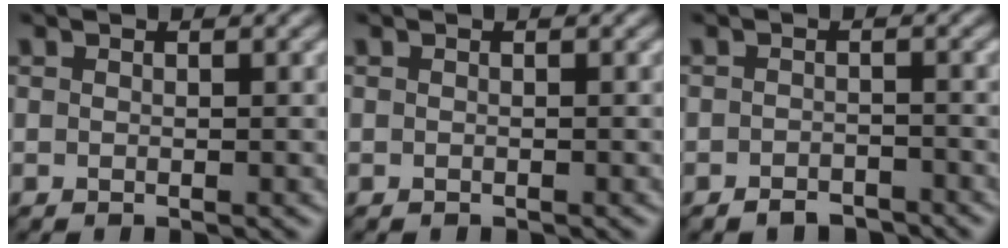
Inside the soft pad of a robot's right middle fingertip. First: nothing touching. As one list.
[{"total": 0.0}, {"total": 1.9, "force": [-1.7, 0.7, 0.5], "torque": [-0.005, 0.000, -0.030]}]